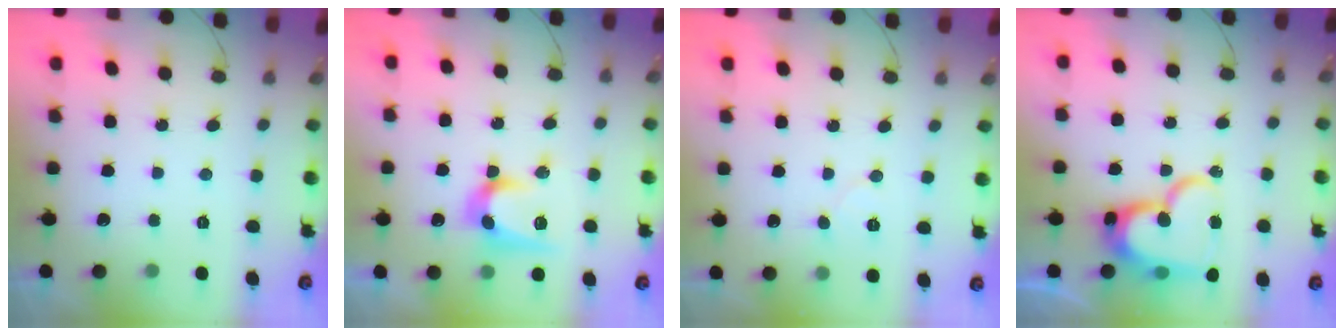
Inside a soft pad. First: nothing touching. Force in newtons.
{"total": 12.6, "press": 12.6, "slide": 0.4}
{"total": 5.1, "press": 5.1, "slide": 0.5}
{"total": 18.2, "press": 18.1, "slide": 1.5}